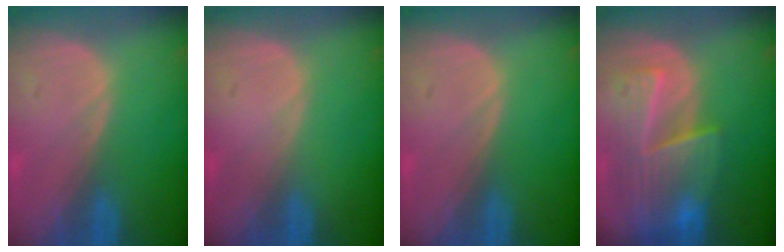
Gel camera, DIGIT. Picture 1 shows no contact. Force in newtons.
{"total": 0.0}
{"total": 0.0}
{"total": 9.4, "press": 8.3, "slide": 4.2}